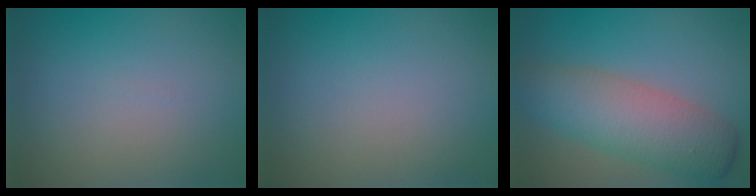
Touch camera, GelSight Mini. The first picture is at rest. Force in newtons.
{"total": 0.0}
{"total": 7.2, "press": 7.2, "slide": 0.2}